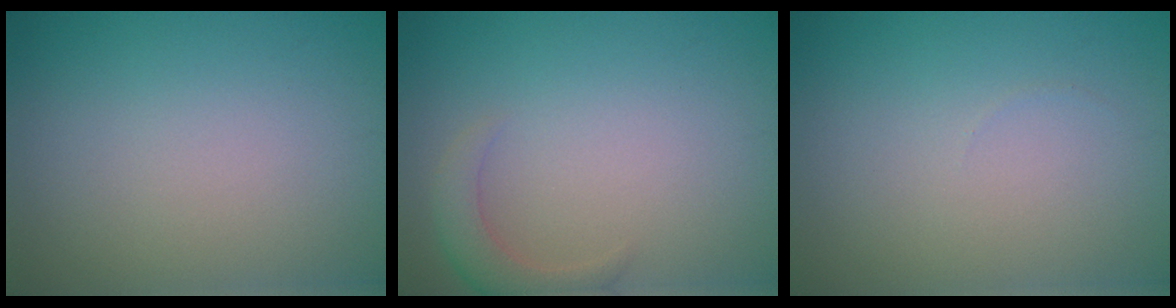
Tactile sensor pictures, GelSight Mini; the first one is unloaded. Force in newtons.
{"total": 2.5, "press": 2.5, "slide": 0.3}
{"total": 0.0}